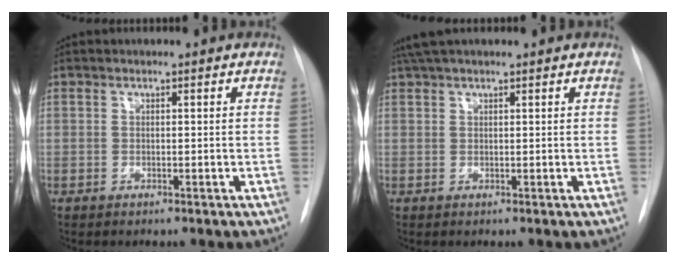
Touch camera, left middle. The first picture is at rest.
{"total": 4.9, "force": [4.0, 0.7, 2.7], "torque": [-0.046, 0.039, 0.072]}